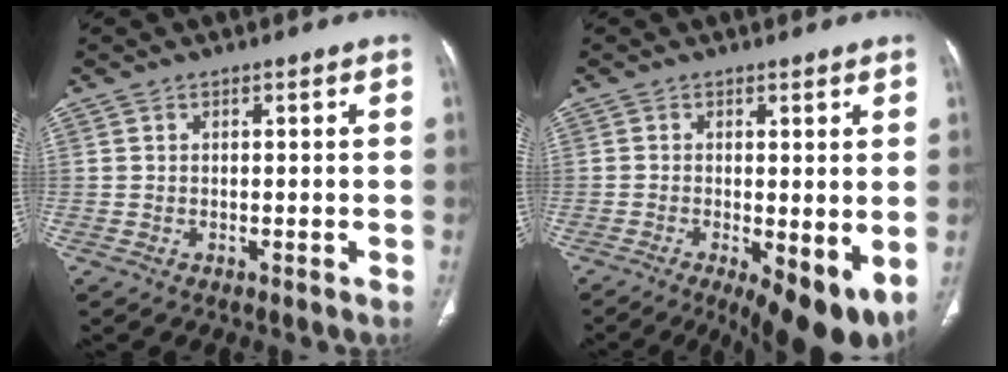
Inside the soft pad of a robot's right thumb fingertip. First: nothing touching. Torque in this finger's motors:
{"motor_torque": [-0.16, 0.60, 0.16, -0.12, 0.23]}